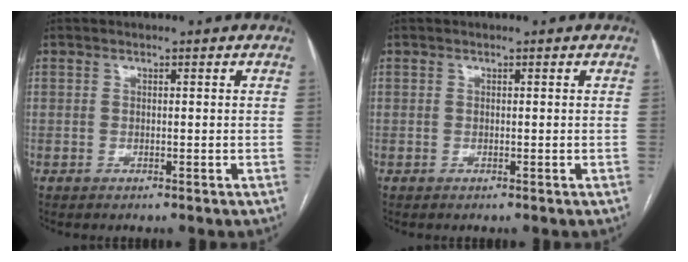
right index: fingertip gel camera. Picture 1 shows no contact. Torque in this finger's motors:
{"motor_torque": [0.00, 0.00, 0.00, 0.00]}